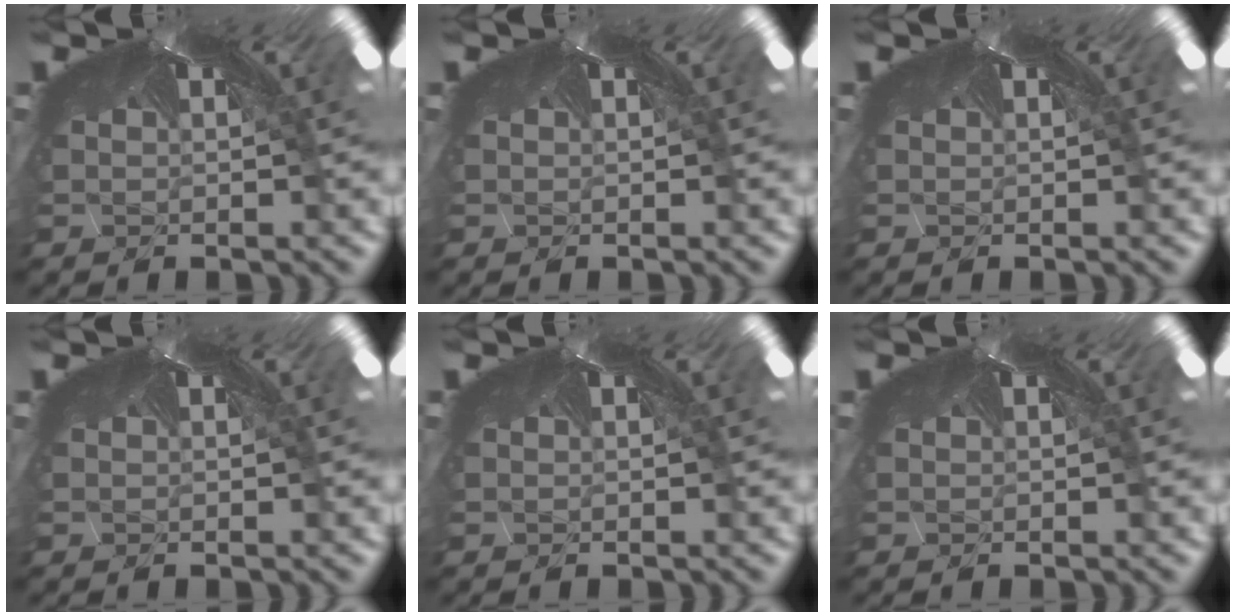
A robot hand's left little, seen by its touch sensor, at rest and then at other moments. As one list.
[{"total": 0.0}, {"total": 0.0}, {"total": 0.0}, {"total": 0.0}, {"total": 0.0}]